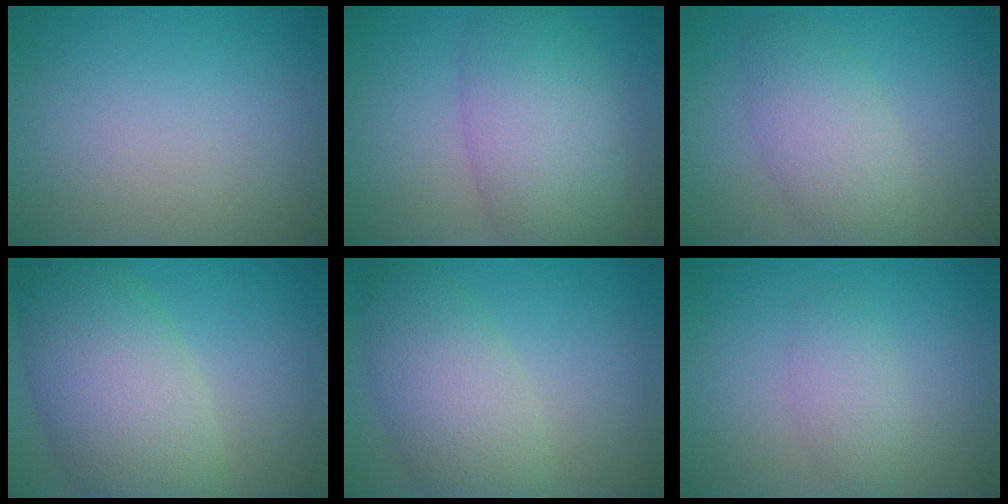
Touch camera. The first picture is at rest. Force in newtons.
{"total": 7.4, "press": 7.4, "slide": 0.2}
{"total": 4.6, "press": 4.6, "slide": 0.2}
{"total": 9.3, "press": 9.3, "slide": 0.1}
{"total": 6.1, "press": 6.1, "slide": 0.2}
{"total": 2.2, "press": 2.2, "slide": 0.1}